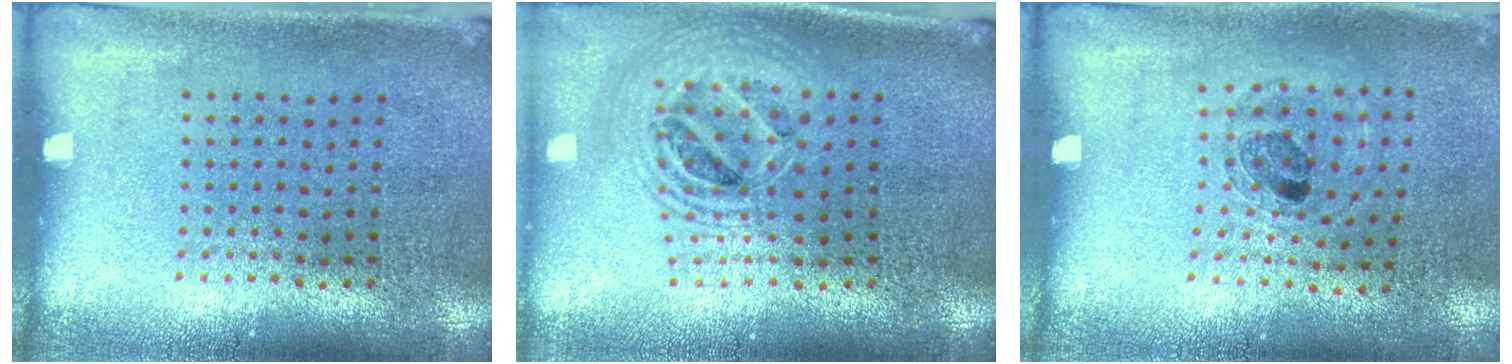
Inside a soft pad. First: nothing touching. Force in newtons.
{"total": 2.1, "press": 1.7, "slide": 1.3}
{"total": 0.8, "press": 0.8, "slide": 0.3}